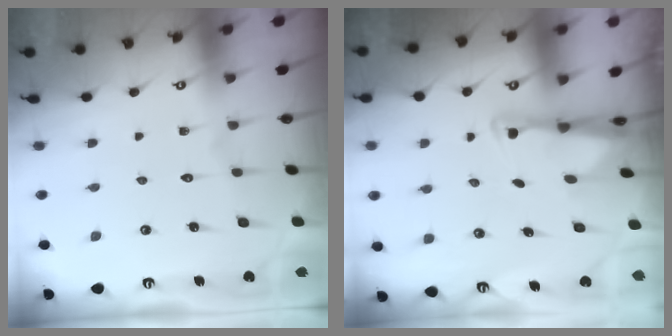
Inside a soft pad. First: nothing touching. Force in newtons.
{"total": 2.7, "press": 2.6, "slide": 0.5}